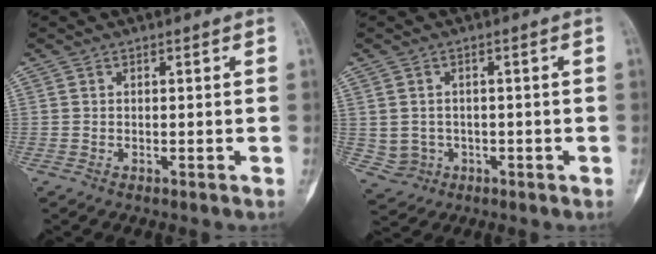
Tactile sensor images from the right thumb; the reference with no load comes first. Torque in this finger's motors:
{"motor_torque": [-0.23, 0.08, -0.31, 0.16, -0.04]}